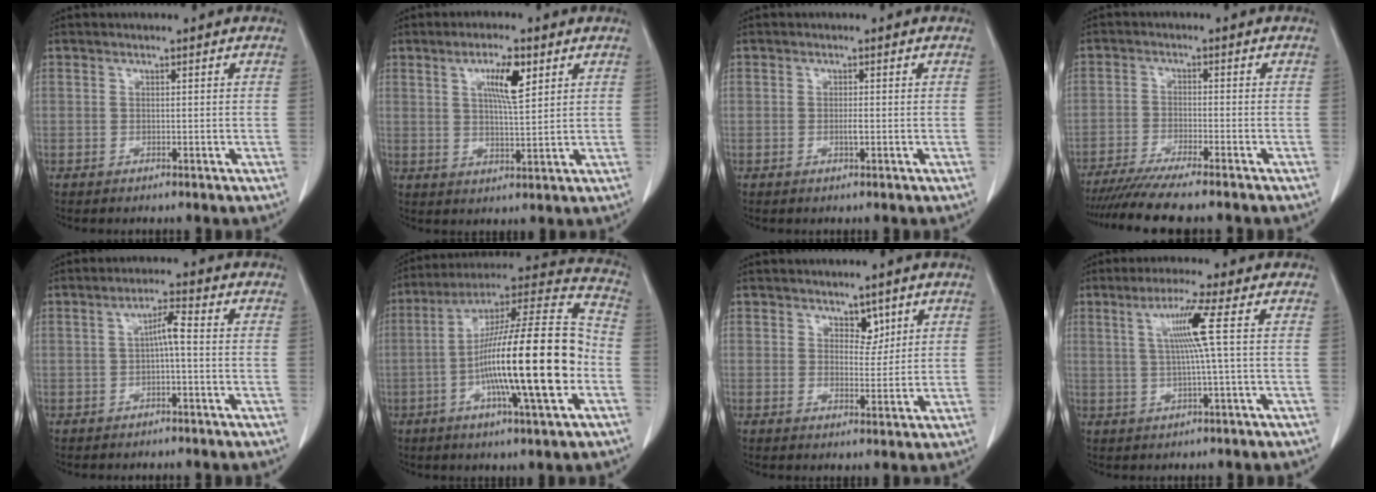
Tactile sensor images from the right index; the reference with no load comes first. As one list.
[{"total": 6.4, "force": [2.8, 1.1, 5.7], "torque": [-0.101, 0.000, 0.049]}, {"total": 1.1, "force": [-0.2, 0.2, 1.1], "torque": [-0.023, -0.002, -0.003]}, {"total": 10.8, "force": [-9.4, -0.2, 5.5], "torque": [-0.069, -0.025, -0.143]}, {"total": 3.3, "force": [-0.2, 0.3, 3.3], "torque": [-0.059, 0.011, -0.001]}, {"total": 23.5, "force": [-5.1, 1.9, 22.9], "torque": [-0.369, 0.001, -0.088]}, {"total": 3.0, "force": [1.9, 1.8, 1.6], "torque": [-0.018, -0.001, 0.033]}, {"total": 6.2, "force": [1.3, -1.6, 5.8], "torque": [-0.112, 0.005, 0.029]}]